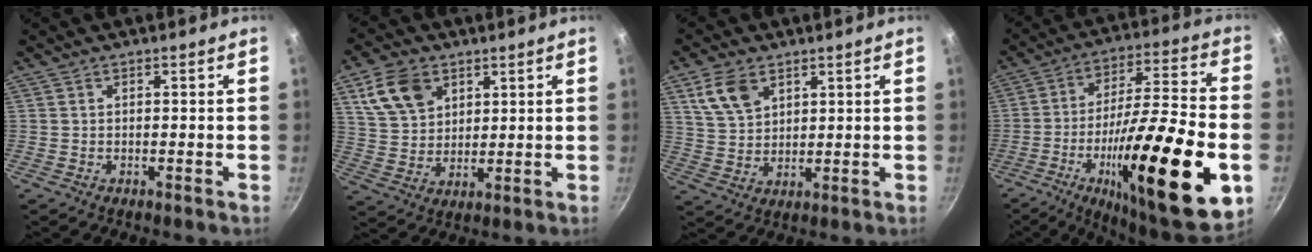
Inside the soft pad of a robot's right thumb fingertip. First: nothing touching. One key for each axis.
{"total": 10.7, "fx": 5.1, "fy": 7.4, "fz": 5.8, "tx": -0.091, "ty": -0.010, "tz": 0.104}
{"total": 8.1, "fx": 4.3, "fy": 5.1, "fz": 4.6, "tx": -0.075, "ty": -0.014, "tz": 0.090}
{"total": 31.2, "fx": -9.4, "fy": 8.2, "fz": 28.6, "tx": -0.423, "ty": 0.025, "tz": -0.143}